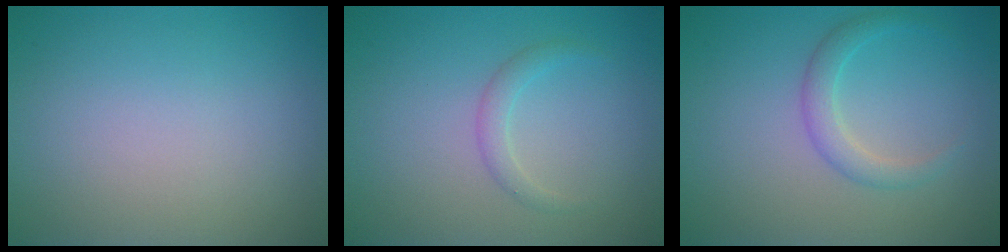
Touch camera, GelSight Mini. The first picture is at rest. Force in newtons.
{"total": 0.9, "press": 0.9, "slide": 0.0}
{"total": 2.0, "press": 2.0, "slide": 0.1}